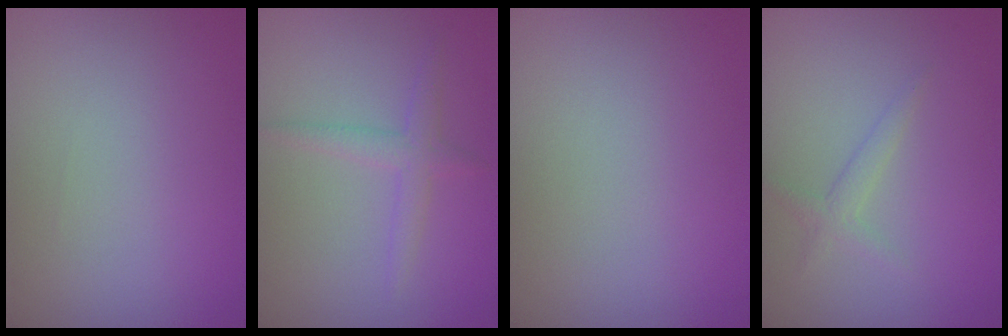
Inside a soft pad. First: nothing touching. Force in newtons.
{"total": 1.9, "press": 1.9, "slide": 0.1}
{"total": 0.0}
{"total": 1.3, "press": 1.3, "slide": 0.1}